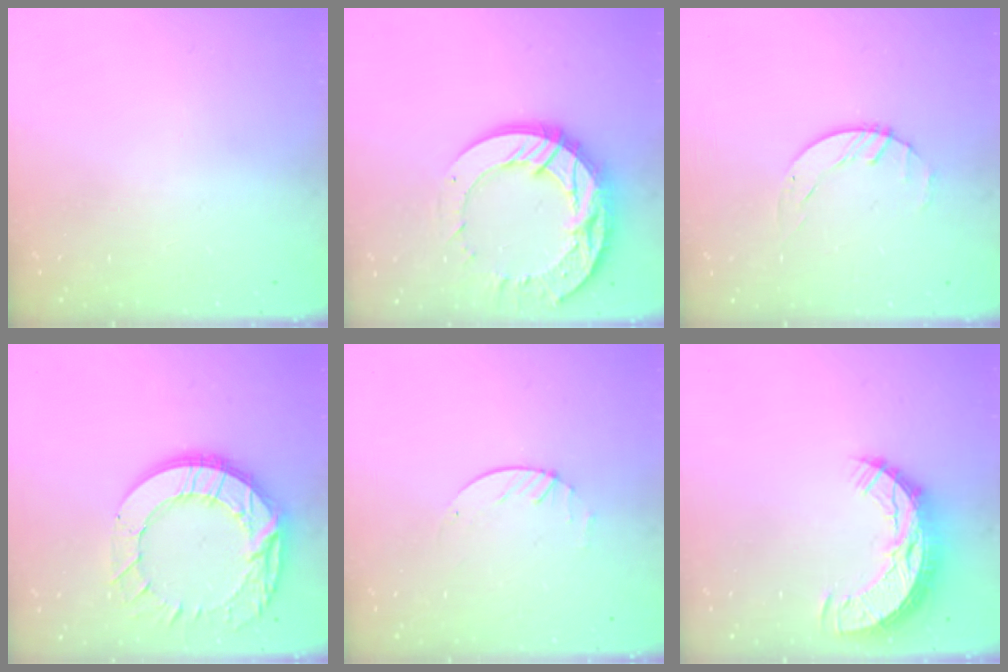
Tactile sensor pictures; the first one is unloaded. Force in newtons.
{"total": 20.2, "press": 20.1, "slide": 1.8}
{"total": 1.8, "press": 1.8, "slide": 0.3}
{"total": 18.2, "press": 18.1, "slide": 1.6}
{"total": 2.0, "press": 2.0, "slide": 0.2}
{"total": 10.6, "press": 10.5, "slide": 0.8}